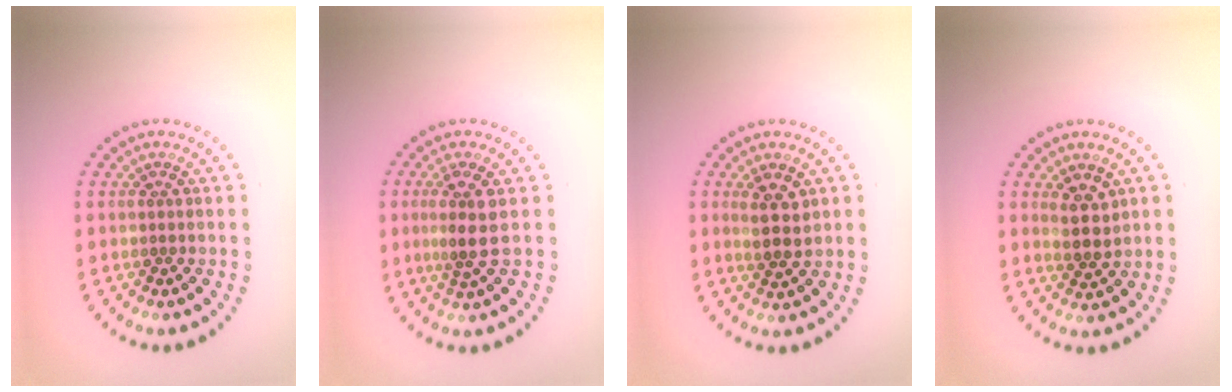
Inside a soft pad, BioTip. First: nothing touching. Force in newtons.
{"total": 2.4, "press": 1.9, "slide": 1.4}
{"total": 2.6, "press": 2.4, "slide": 1.1}
{"total": 2.3, "press": 2.1, "slide": 1.1}